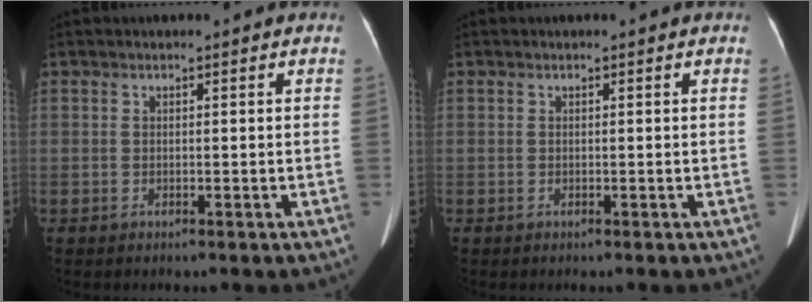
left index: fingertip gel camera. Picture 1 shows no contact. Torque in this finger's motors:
{"motor_torque": [0.00, 0.00, 0.00, 0.00]}